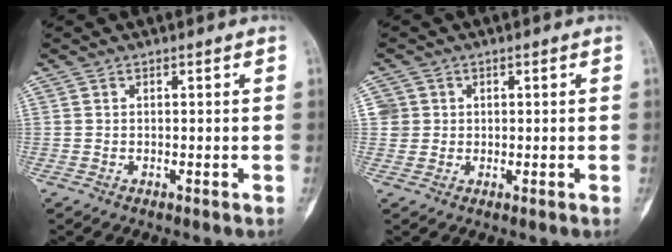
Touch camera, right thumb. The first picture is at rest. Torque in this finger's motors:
{"motor_torque": [-0.15, 0.00, 0.30, -0.09, 0.00]}